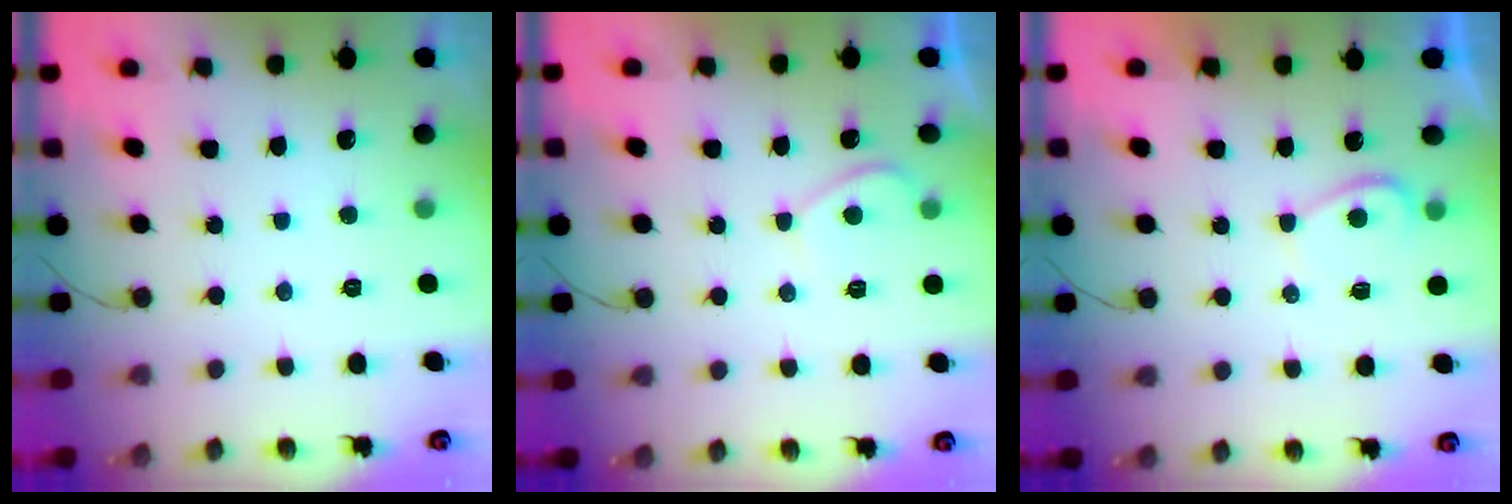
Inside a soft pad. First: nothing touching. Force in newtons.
{"total": 2.7, "press": 2.7, "slide": 0.4}
{"total": 2.3, "press": 2.2, "slide": 0.8}